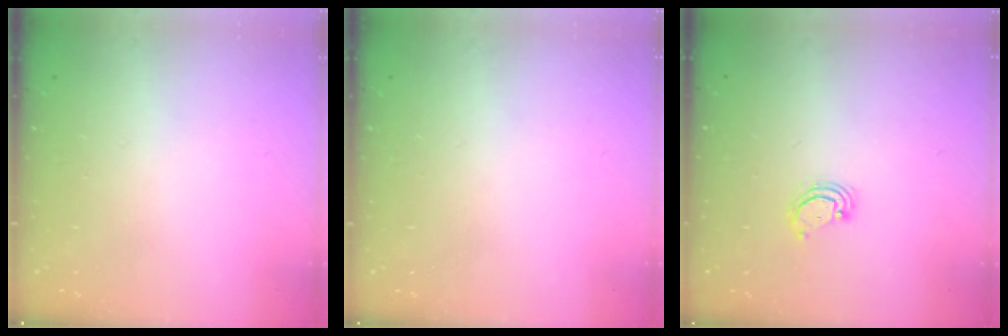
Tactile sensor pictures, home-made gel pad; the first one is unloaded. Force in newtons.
{"total": 0.0}
{"total": 2.8, "press": 2.8, "slide": 0.2}